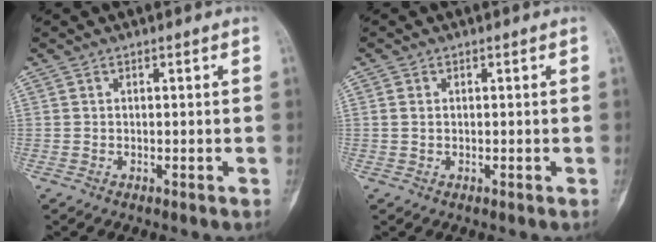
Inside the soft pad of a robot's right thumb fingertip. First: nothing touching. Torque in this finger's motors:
{"motor_torque": [-0.10, 0.20, -0.20, 0.18, -0.03]}